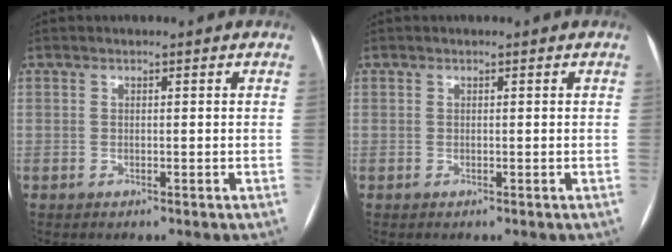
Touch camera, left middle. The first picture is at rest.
{"total": 0.0}